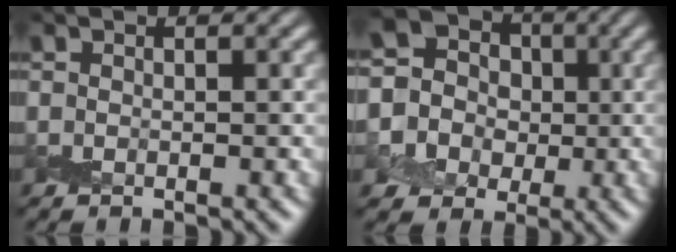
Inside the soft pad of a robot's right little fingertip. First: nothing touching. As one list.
[{"total": 9.1, "force": [-0.8, 8.6, 2.8], "torque": [-0.084, 0.025, -0.049]}]